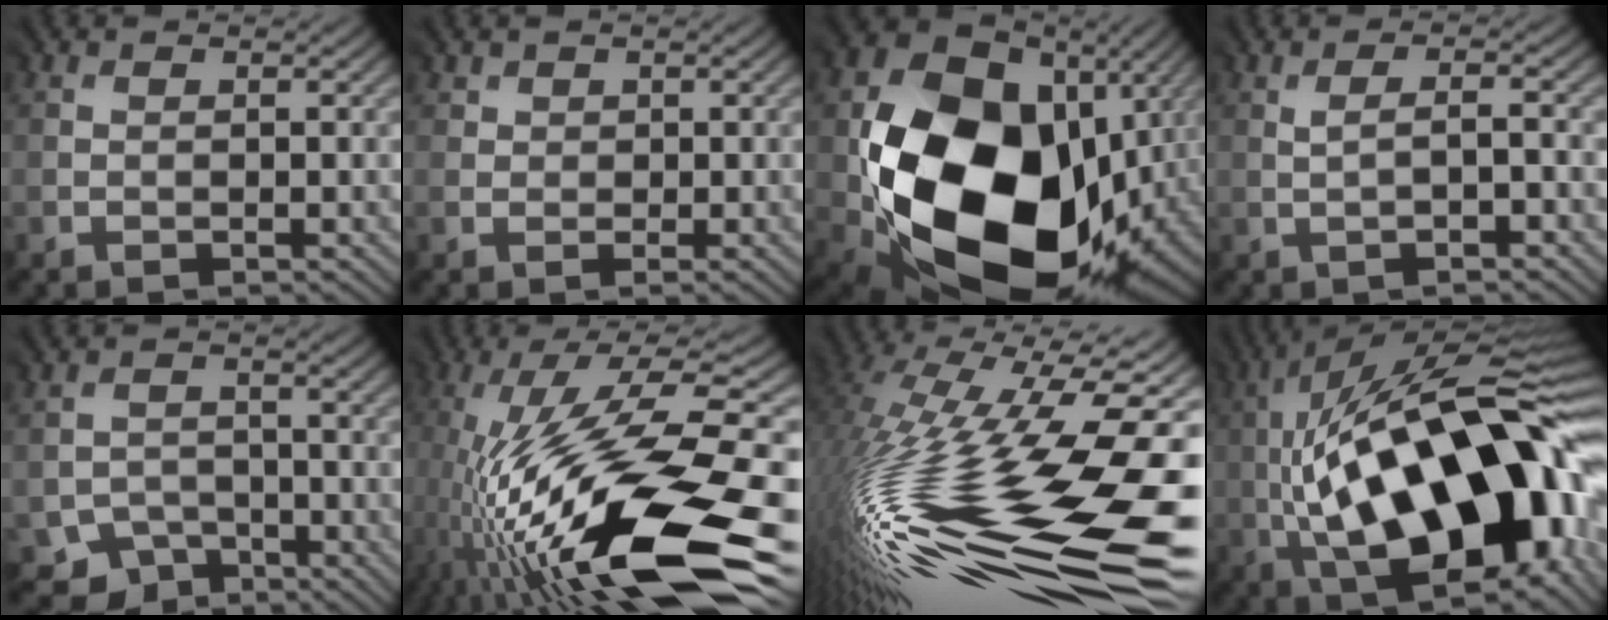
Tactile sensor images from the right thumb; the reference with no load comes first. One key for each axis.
{"total": 1.1, "fx": 0.7, "fy": 0.8, "fz": 0.0, "tx": 0.003, "ty": -0.001, "tz": 0.015}
{"total": 21.0, "fx": -1.4, "fy": 15.9, "fz": 13.7, "tx": -0.313, "ty": -0.061, "tz": 0.013}
{"total": 2.2, "fx": -0.5, "fy": 0.5, "fz": 2.1, "tx": -0.030, "ty": 0.003, "tz": -0.015}
{"total": 3.8, "fx": -3.0, "fy": 2.4, "fz": 0.1, "tx": 0.005, "ty": -0.010, "tz": -0.055}
{"total": 19.6, "fx": -5.7, "fy": 6.6, "fz": 17.5, "tx": -0.333, "ty": -0.003, "tz": -0.107}
{"total": 20.9, "fx": -3.0, "fy": 8.4, "fz": 18.8, "tx": -0.379, "ty": -0.030, "tz": -0.060}
{"total": 21.6, "fx": -2.6, "fy": 9.0, "fz": 19.4, "tx": -0.324, "ty": 0.025, "tz": -0.049}